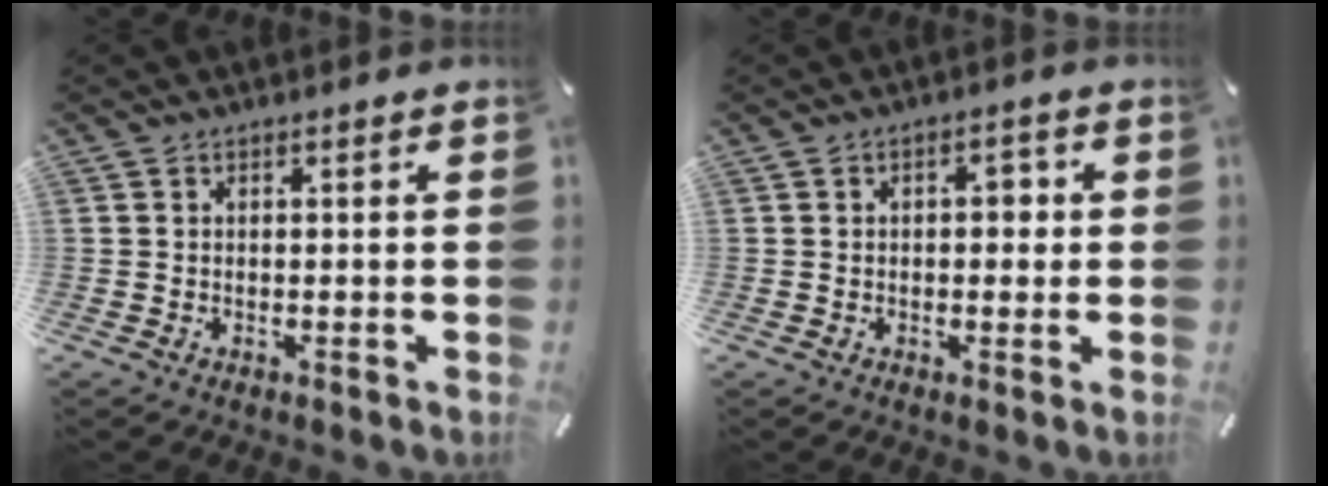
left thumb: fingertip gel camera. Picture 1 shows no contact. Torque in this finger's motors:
{"motor_torque": [-0.06, -0.43, -0.13, -0.02, -0.04]}